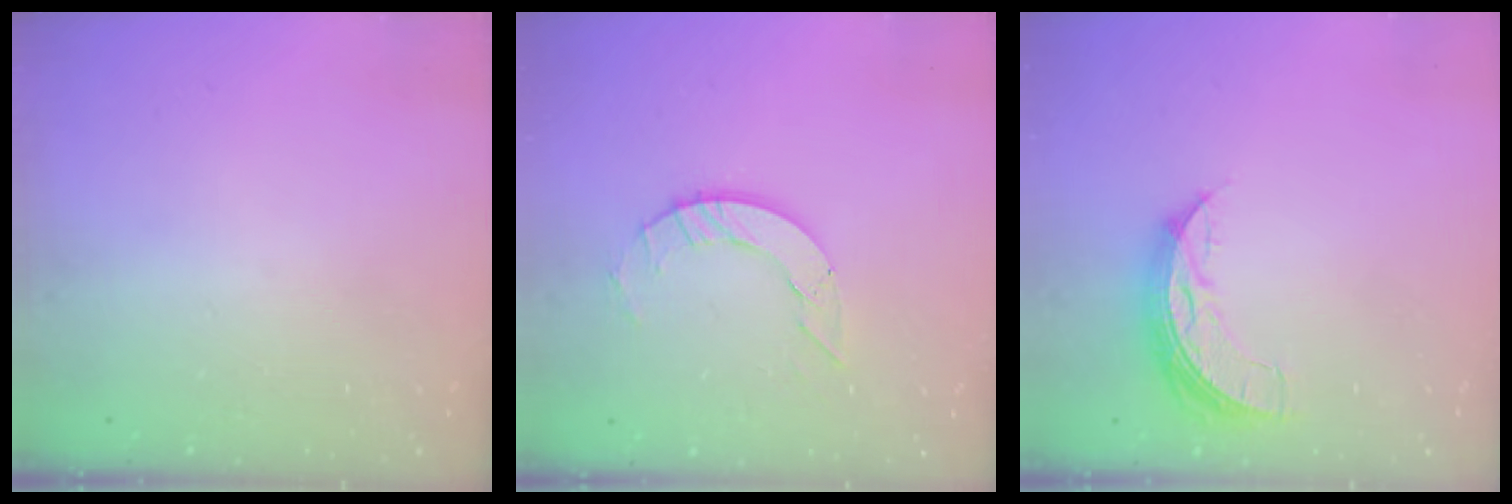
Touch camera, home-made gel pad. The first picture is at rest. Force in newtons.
{"total": 7.1, "press": 7.0, "slide": 0.7}
{"total": 7.7, "press": 7.7, "slide": 0.4}